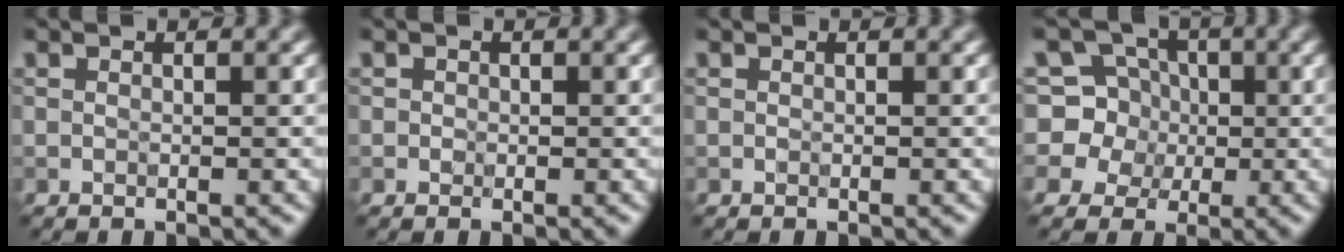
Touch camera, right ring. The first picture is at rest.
{"total": 0.5, "force": [0.0, 0.5, 0.1], "torque": [0.003, -0.004, -0.003]}
{"total": 0.0}
{"total": 8.0, "force": [2.0, 7.3, 2.5], "torque": [-0.050, 0.047, 0.007]}